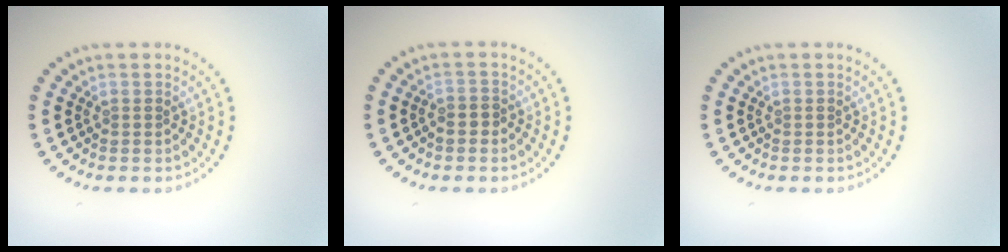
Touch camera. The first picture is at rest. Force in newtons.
{"total": 1.0, "press": 0.8, "slide": 0.5}
{"total": 0.0}